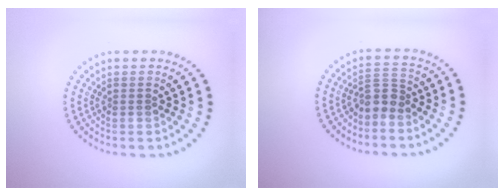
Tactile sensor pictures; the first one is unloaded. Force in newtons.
{"total": 2.4, "press": 1.9, "slide": 1.5}